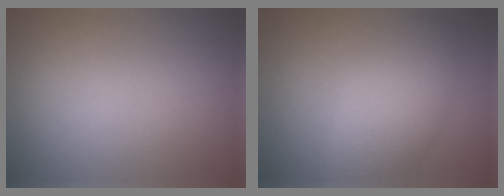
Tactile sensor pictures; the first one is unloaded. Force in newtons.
{"total": 4.9, "press": 4.9, "slide": 0.4}